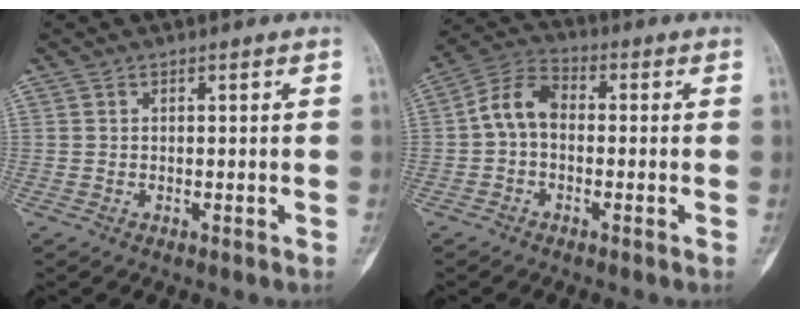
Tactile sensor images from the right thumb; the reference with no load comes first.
{"total": 7.3, "force": [-0.4, 4.9, 5.3], "torque": [-0.092, 0.025, -0.021]}